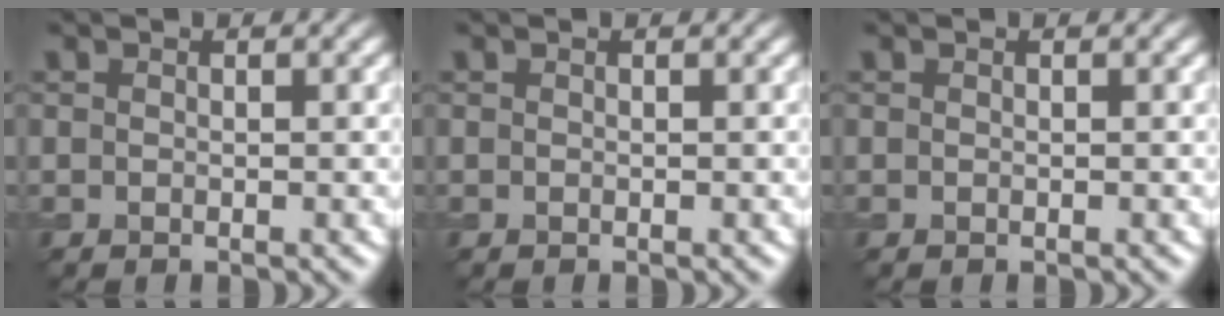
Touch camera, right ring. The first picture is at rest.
{"total": 0.0}
{"total": 0.0}